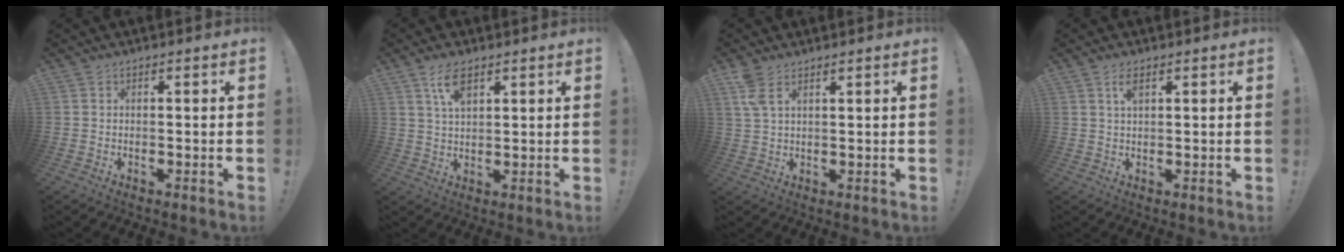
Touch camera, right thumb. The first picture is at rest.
{"total": 6.9, "force": [4.0, 2.8, 4.9], "torque": [-0.080, -0.010, 0.070]}
{"total": 5.4, "force": [3.3, 2.0, 3.8], "torque": [-0.060, -0.015, 0.062]}
{"total": 3.1, "force": [1.7, 0.9, 2.4], "torque": [-0.036, -0.005, 0.027]}